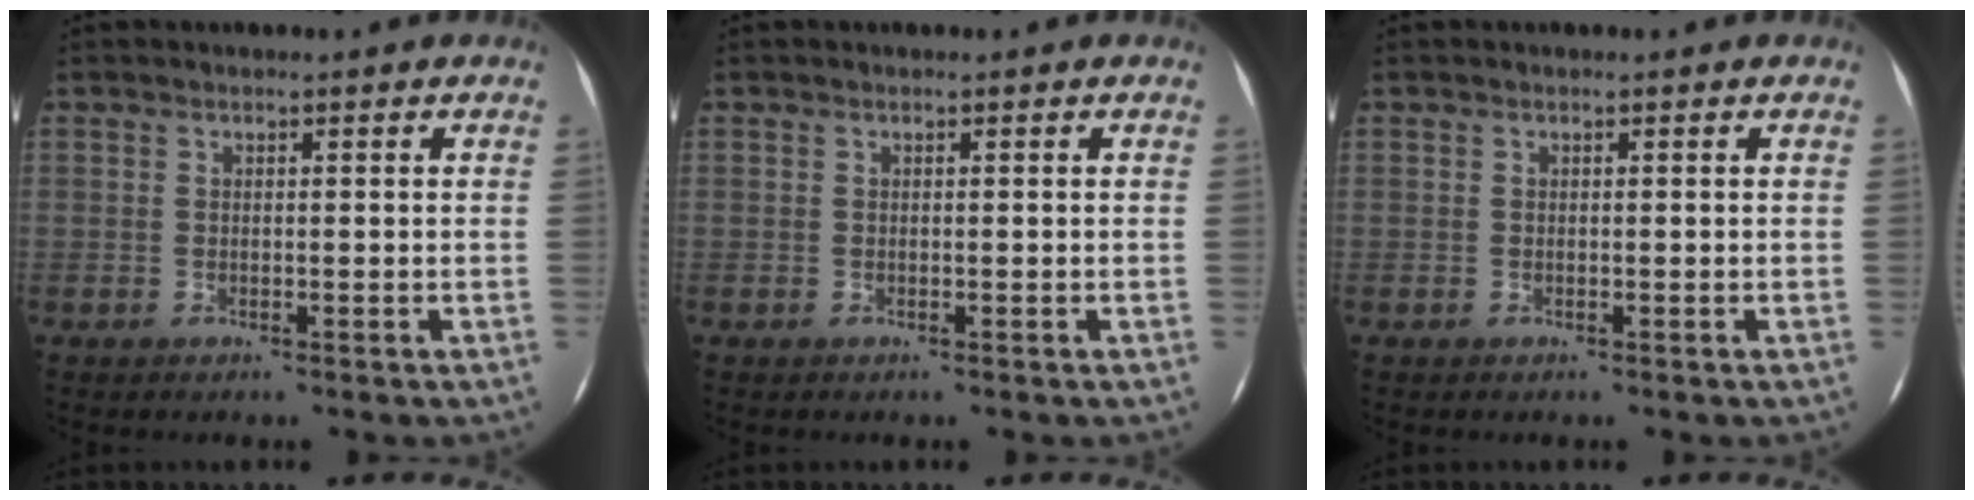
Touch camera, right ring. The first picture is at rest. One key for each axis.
{"total": 0.0}
{"total": 0.0}